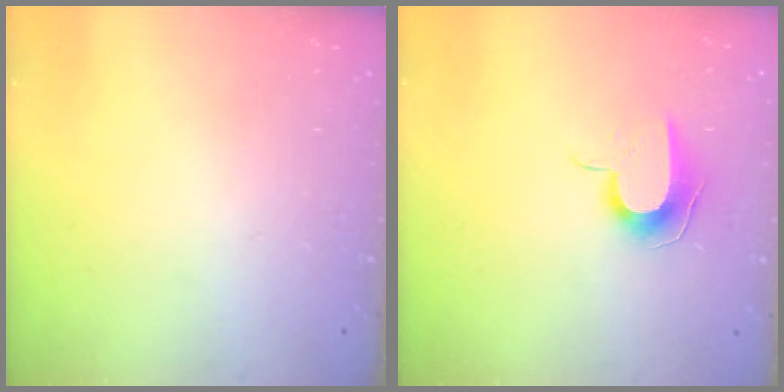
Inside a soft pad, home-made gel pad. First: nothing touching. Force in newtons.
{"total": 8.9, "press": 8.9, "slide": 0.8}